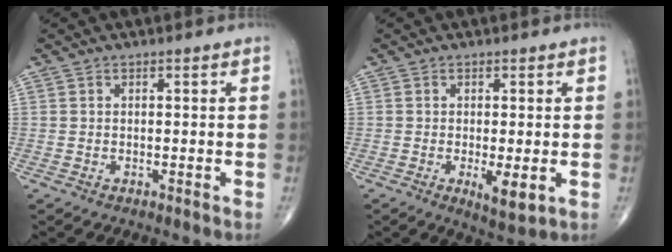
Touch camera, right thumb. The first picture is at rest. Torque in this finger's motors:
{"motor_torque": [0.64, 0.88, 0.22, 0.21, 0.16]}